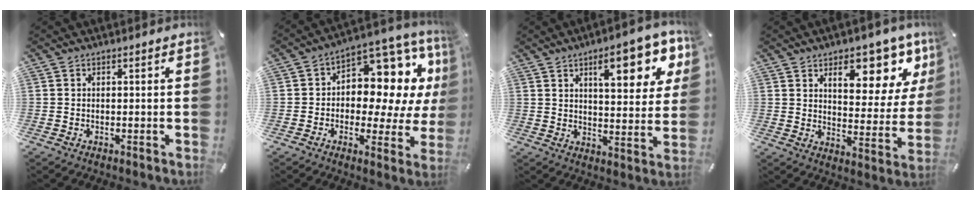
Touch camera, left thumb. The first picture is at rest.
{"total": 11.6, "force": [3.6, 7.9, 7.7], "torque": [-0.097, -0.049, 0.061]}
{"total": 15.0, "force": [7.4, 5.8, 11.7], "torque": [-0.154, -0.025, 0.114]}
{"total": 14.2, "force": [8.6, 7.1, 8.9], "torque": [-0.098, -0.062, 0.138]}